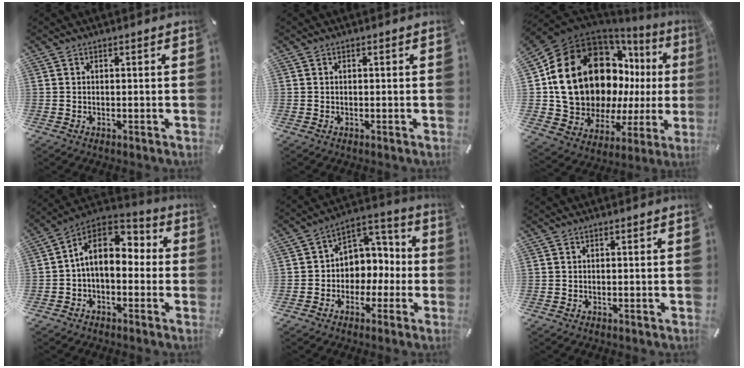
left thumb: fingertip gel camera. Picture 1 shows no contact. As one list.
[{"total": 0.0}, {"total": 26.5, "force": [4.9, 18.5, 18.3], "torque": [-0.349, -0.050, 0.116]}, {"total": 11.2, "force": [1.3, 7.8, 7.9], "torque": [-0.136, 0.001, 0.022]}, {"total": 7.9, "force": [-0.9, 7.8, 1.2], "torque": [-0.018, 0.006, -0.013]}, {"total": 0.0}]